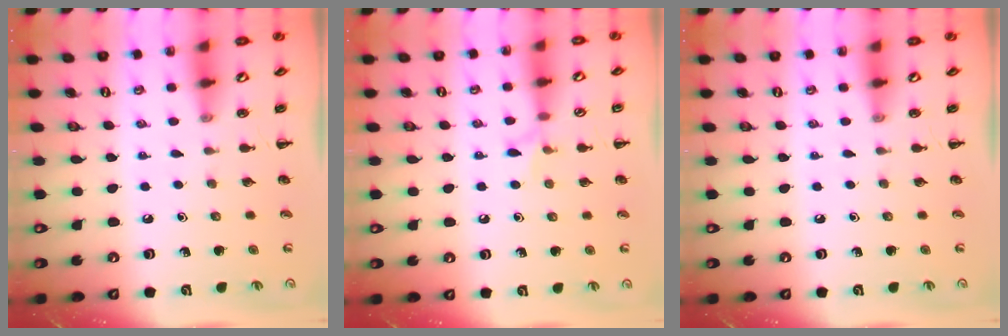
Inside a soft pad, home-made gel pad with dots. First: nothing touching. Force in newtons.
{"total": 5.4, "press": 5.0, "slide": 2.0}
{"total": 0.0}